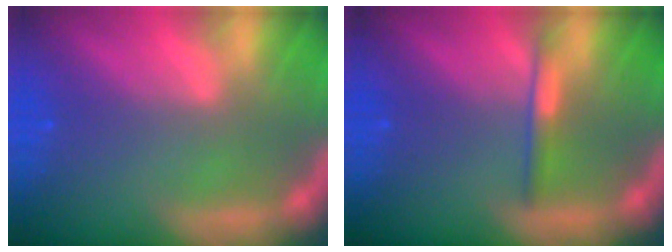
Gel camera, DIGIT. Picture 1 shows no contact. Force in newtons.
{"total": 2.0}